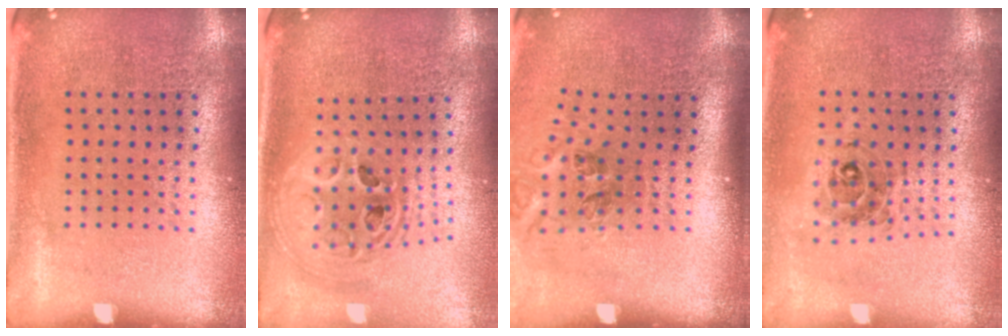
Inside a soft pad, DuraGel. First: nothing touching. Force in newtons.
{"total": 2.3, "press": 1.8, "slide": 1.5}
{"total": 1.5, "press": 1.0, "slide": 1.0}
{"total": 0.7, "press": 0.7, "slide": 0.1}